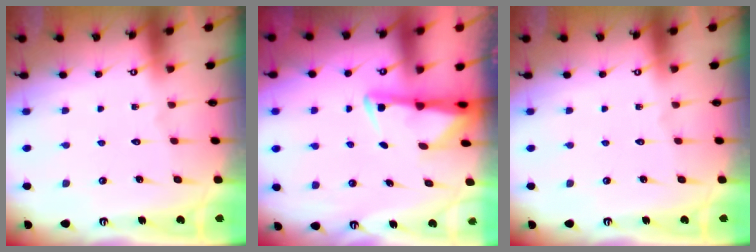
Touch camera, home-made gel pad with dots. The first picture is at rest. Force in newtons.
{"total": 2.7, "press": 2.6, "slide": 0.7}
{"total": 0.0}